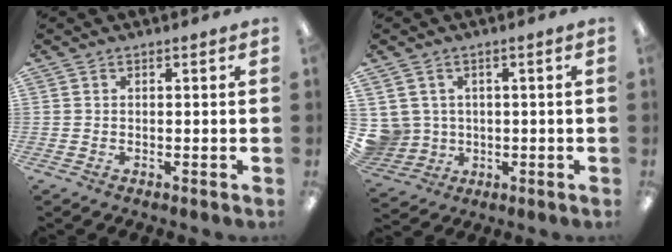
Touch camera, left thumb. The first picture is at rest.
{"total": 5.4, "force": [1.1, 5.3, 0.2], "torque": [-0.031, -0.006, 0.026]}